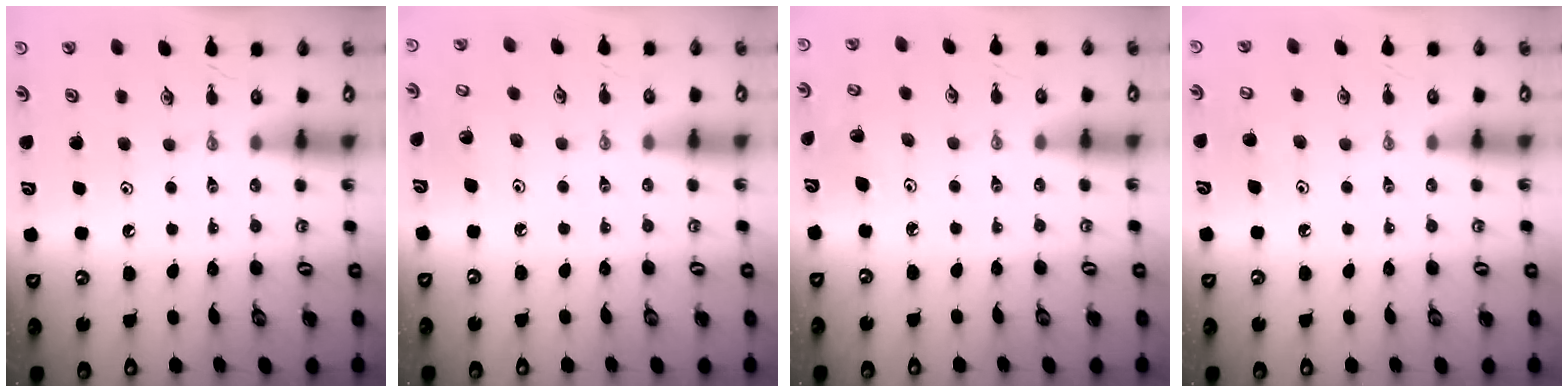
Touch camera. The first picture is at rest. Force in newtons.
{"total": 4.6, "press": 4.5, "slide": 0.3}
{"total": 4.7, "press": 4.2, "slide": 2.0}
{"total": 5.1, "press": 5.0, "slide": 0.7}